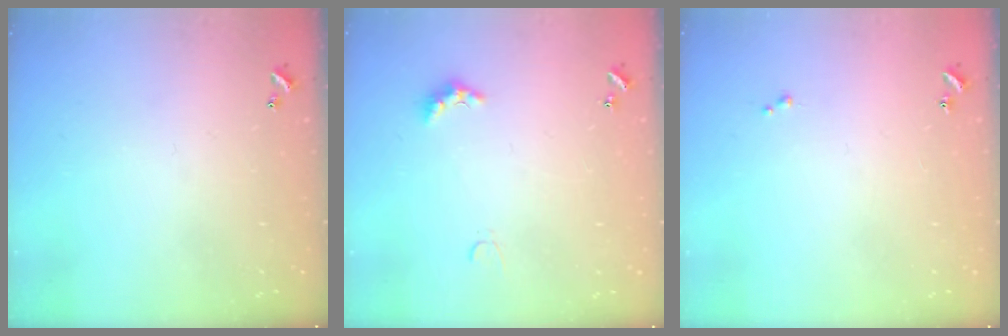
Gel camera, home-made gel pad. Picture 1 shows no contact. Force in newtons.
{"total": 2.9, "press": 2.8, "slide": 0.6}
{"total": 0.0}